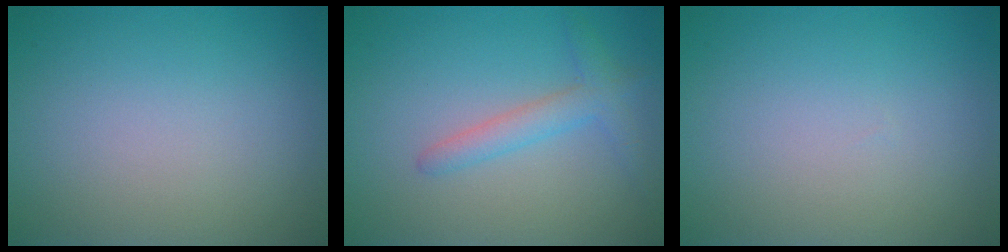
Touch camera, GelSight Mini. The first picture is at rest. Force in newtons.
{"total": 2.4, "press": 2.4, "slide": 0.1}
{"total": 0.0}